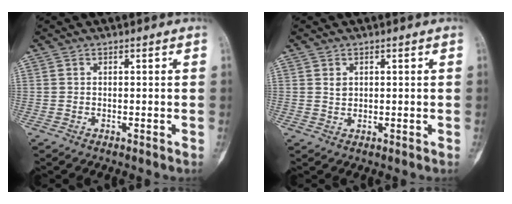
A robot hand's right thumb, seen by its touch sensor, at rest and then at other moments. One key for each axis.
{"total": 1.4, "fx": 0.5, "fy": 1.1, "fz": 0.7, "tx": -0.005, "ty": -0.004, "tz": 0.011}